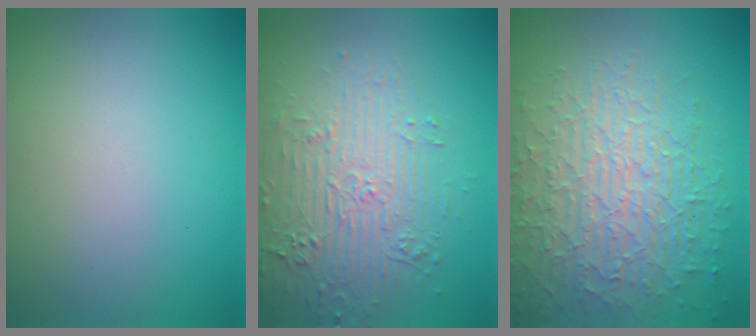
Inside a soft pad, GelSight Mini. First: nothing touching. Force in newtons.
{"total": 4.3, "press": 3.9, "slide": 1.7}
{"total": 7.7, "press": 5.6, "slide": 5.3}